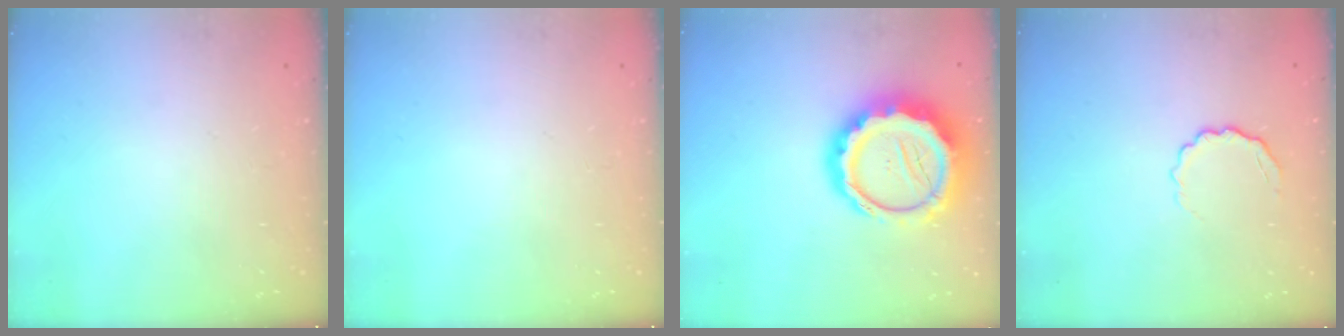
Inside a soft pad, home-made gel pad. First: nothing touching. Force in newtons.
{"total": 0.0}
{"total": 16.7, "press": 16.4, "slide": 3.5}
{"total": 4.7, "press": 4.5, "slide": 1.3}